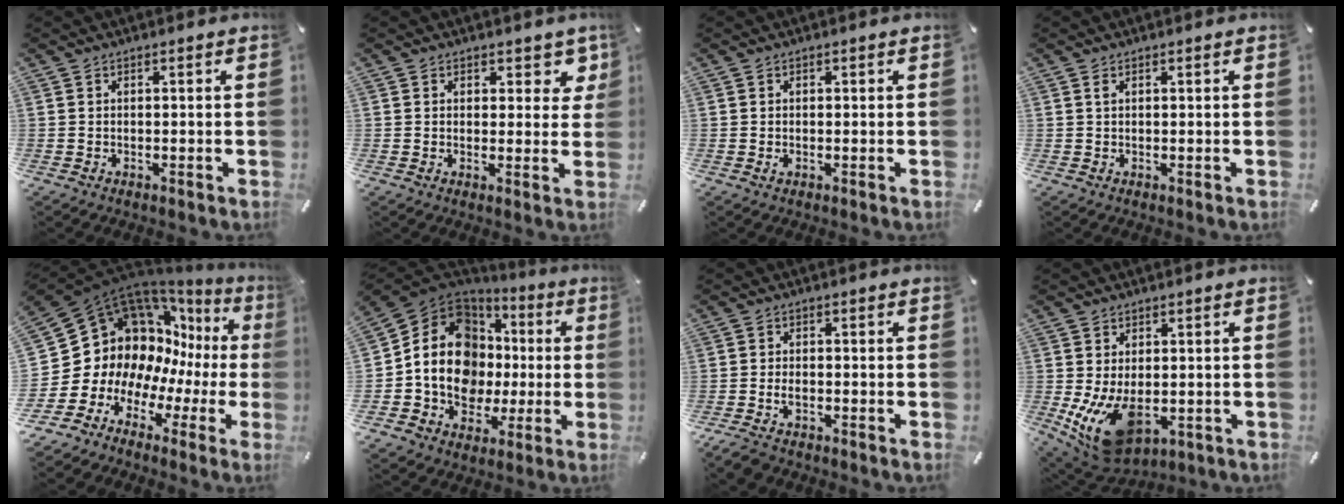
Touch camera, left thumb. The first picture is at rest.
{"total": 5.7, "force": [3.2, 3.7, 3.0], "torque": [-0.011, -0.018, 0.048]}
{"total": 0.7, "force": [-0.1, 0.5, 0.5], "torque": [-0.002, -0.003, -0.003]}
{"total": 0.8, "force": [0.3, 0.2, 0.7], "torque": [-0.013, 0.001, 0.006]}
{"total": 16.9, "force": [5.8, 14.1, 7.3], "torque": [-0.141, -0.104, 0.142]}
{"total": 16.4, "force": [-0.1, 13.5, 9.2], "torque": [-0.196, -0.013, -0.003]}
{"total": 3.1, "force": [-1.6, 1.8, 1.9], "torque": [-0.039, 0.006, -0.031]}
{"total": 12.7, "force": [-2.3, 8.1, 9.4], "torque": [-0.173, -0.005, -0.033]}